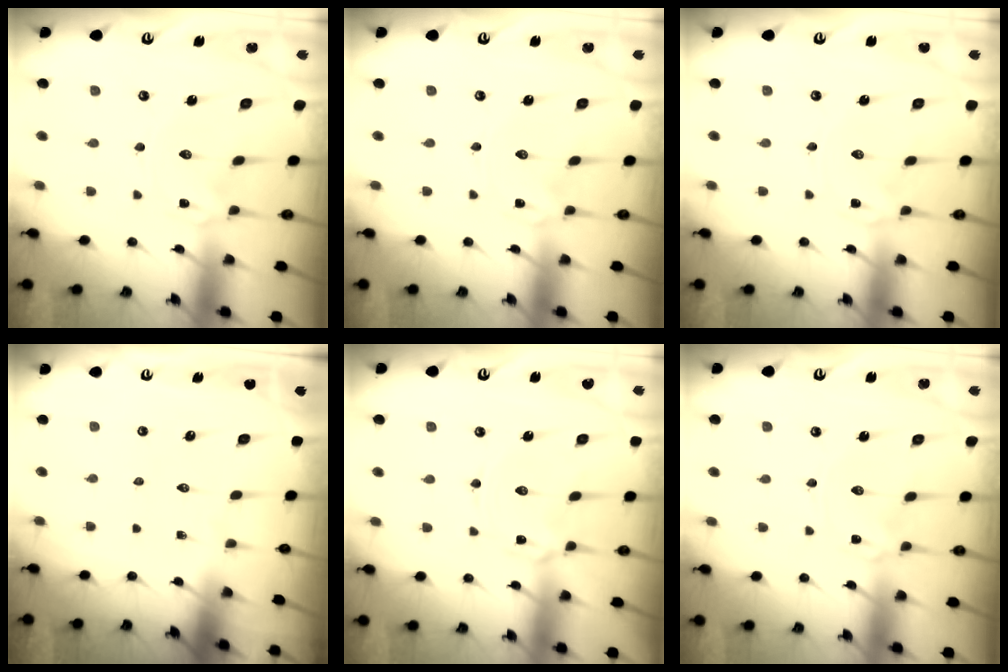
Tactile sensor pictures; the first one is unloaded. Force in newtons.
{"total": 0.0}
{"total": 0.7, "press": 0.7, "slide": 0.1}
{"total": 0.0}
{"total": 2.4, "press": 2.4, "slide": 0.3}
{"total": 0.0}